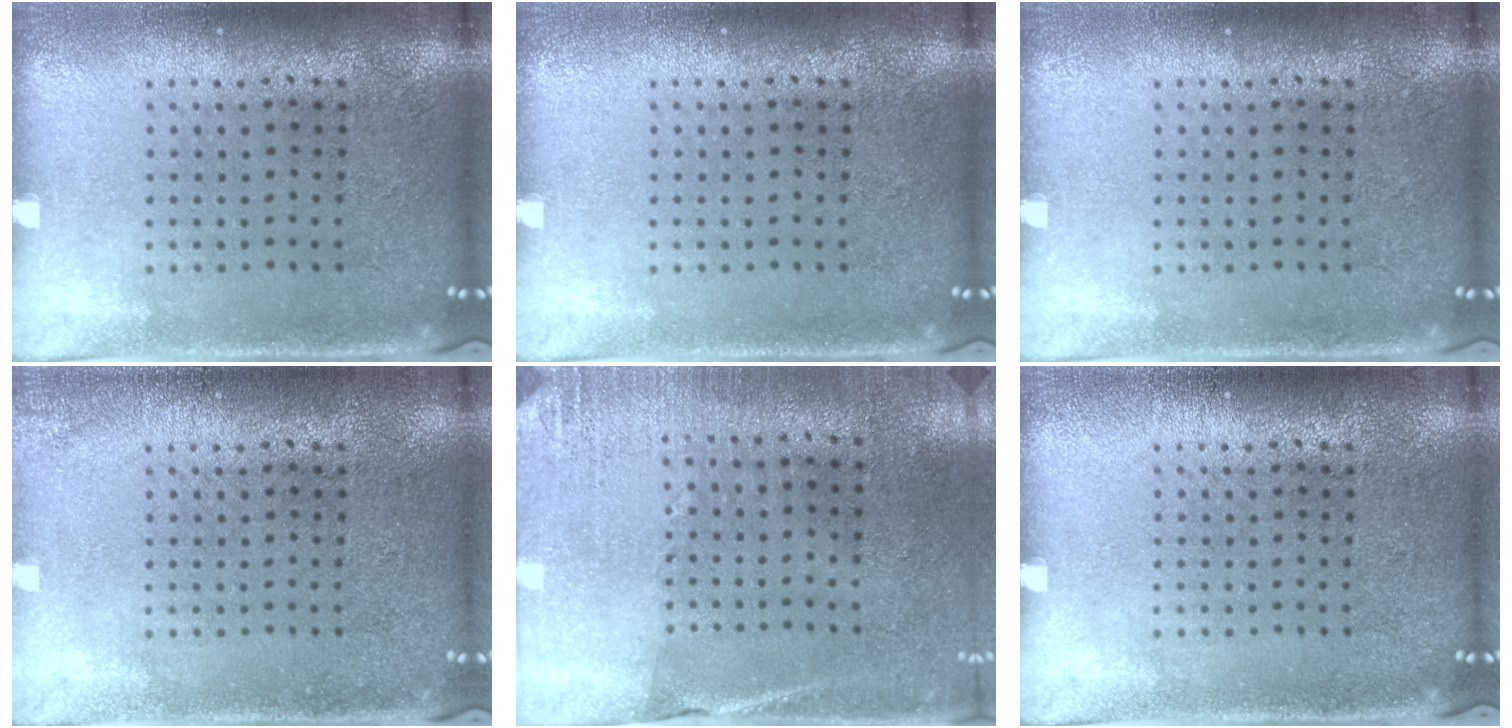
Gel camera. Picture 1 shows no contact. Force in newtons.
{"total": 0.0}
{"total": 0.0}
{"total": 0.9, "press": 0.9, "slide": 0.1}
{"total": 2.6, "press": 2.3, "slide": 1.1}
{"total": 0.0}